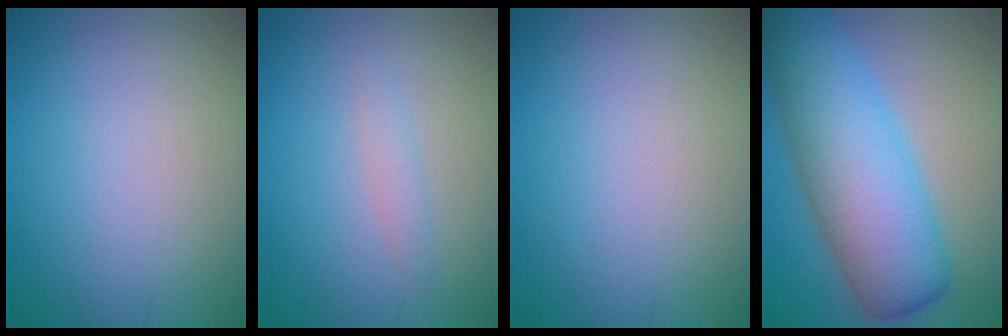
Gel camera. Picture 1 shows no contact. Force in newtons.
{"total": 1.1, "press": 1.1, "slide": 0.1}
{"total": 0.0}
{"total": 10.0, "press": 10.0, "slide": 0.2}